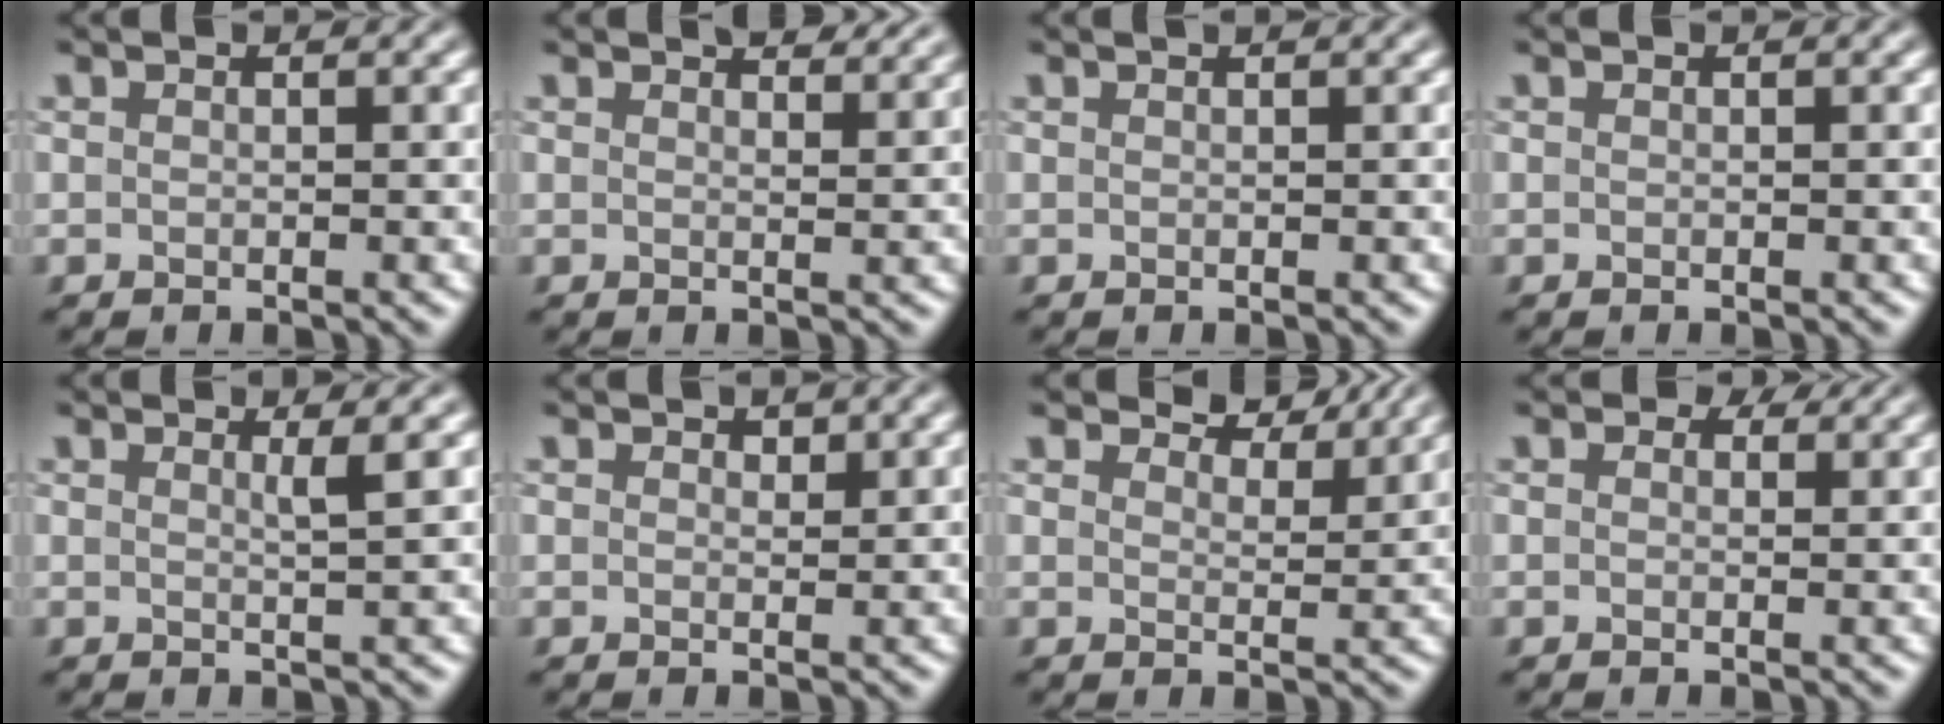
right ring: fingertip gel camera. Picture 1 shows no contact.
{"total": 2.7, "force": [2.4, 0.6, 1.1], "torque": [-0.010, 0.000, 0.031]}
{"total": 0.0}
{"total": 0.0}
{"total": 1.5, "force": [0.6, 0.4, 1.3], "torque": [-0.010, -0.002, 0.004]}
{"total": 0.8, "force": [0.6, 0.5, 0.3], "torque": [-0.003, -0.001, 0.011]}
{"total": 4.1, "force": [3.7, 1.0, 1.4], "torque": [-0.031, 0.000, 0.047]}
{"total": 1.7, "force": [1.2, 0.9, 0.8], "torque": [-0.012, -0.003, 0.010]}